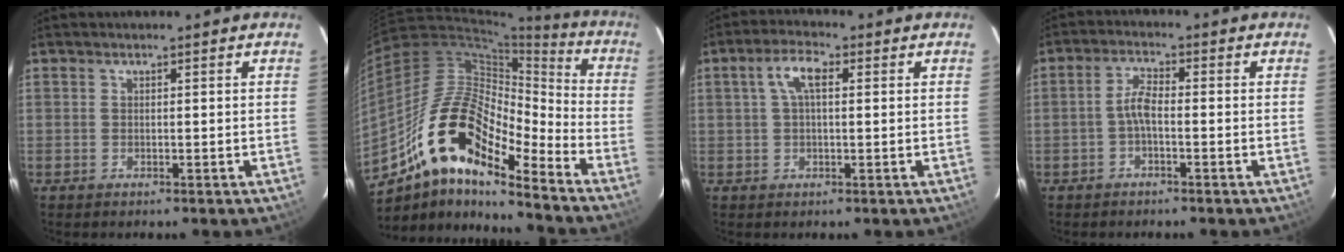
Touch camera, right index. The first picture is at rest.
{"total": 19.7, "force": [-12.6, 6.3, 13.7], "torque": [-0.237, -0.009, -0.250]}
{"total": 5.0, "force": [1.2, 2.1, 4.4], "torque": [-0.086, 0.017, 0.022]}
{"total": 3.3, "force": [-1.2, 0.9, 2.9], "torque": [-0.065, 0.011, -0.026]}